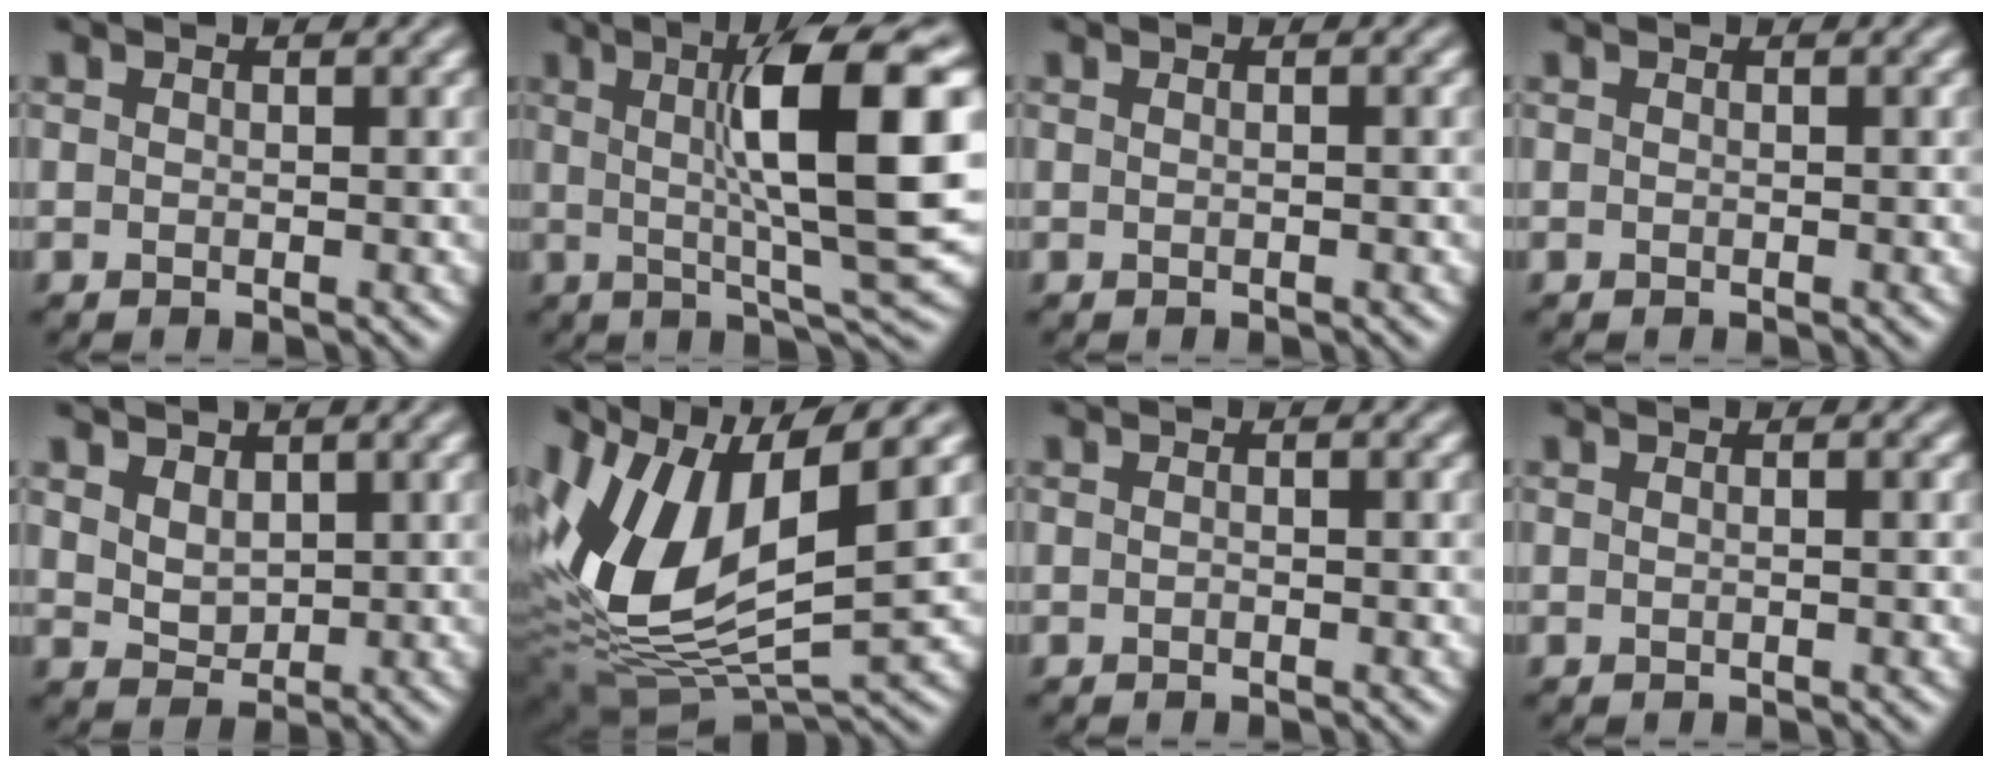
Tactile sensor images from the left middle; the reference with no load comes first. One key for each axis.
{"total": 11.0, "fx": 1.4, "fy": 1.9, "fz": 10.8, "tx": -0.142, "ty": 0.008, "tz": 0.027}
{"total": 0.8, "fx": -0.5, "fy": 0.3, "fz": 0.5, "tx": 0.000, "ty": 0.004, "tz": -0.013}
{"total": 0.0}
{"total": 3.4, "fx": 1.7, "fy": 2.4, "fz": 1.8, "tx": -0.048, "ty": 0.009, "tz": 0.044}
{"total": 12.6, "fx": 2.3, "fy": 6.5, "fz": 10.5, "tx": -0.219, "ty": 0.008, "tz": 0.041}
{"total": 0.7, "fx": -0.6, "fy": -0.2, "fz": -0.2, "tx": 0.003, "ty": 0.001, "tz": -0.007}
{"total": 1.0, "fx": -0.5, "fy": 0.4, "fz": 0.8, "tx": 0.000, "ty": 0.003, "tz": -0.014}